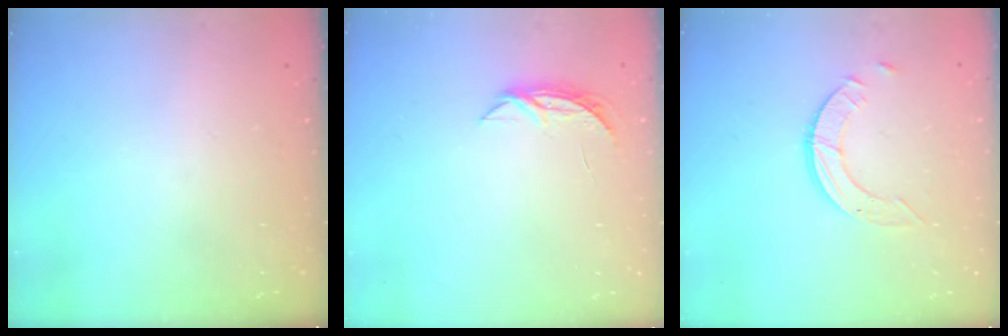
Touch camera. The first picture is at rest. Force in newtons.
{"total": 4.8, "press": 4.7, "slide": 0.5}
{"total": 3.7, "press": 3.6, "slide": 0.4}